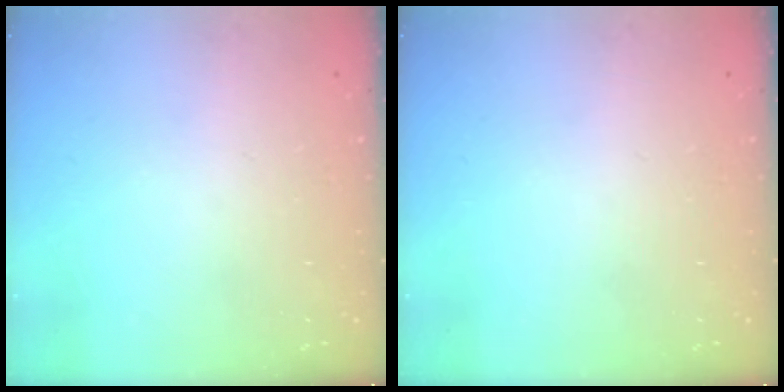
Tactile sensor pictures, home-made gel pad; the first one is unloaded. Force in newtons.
{"total": 0.0}